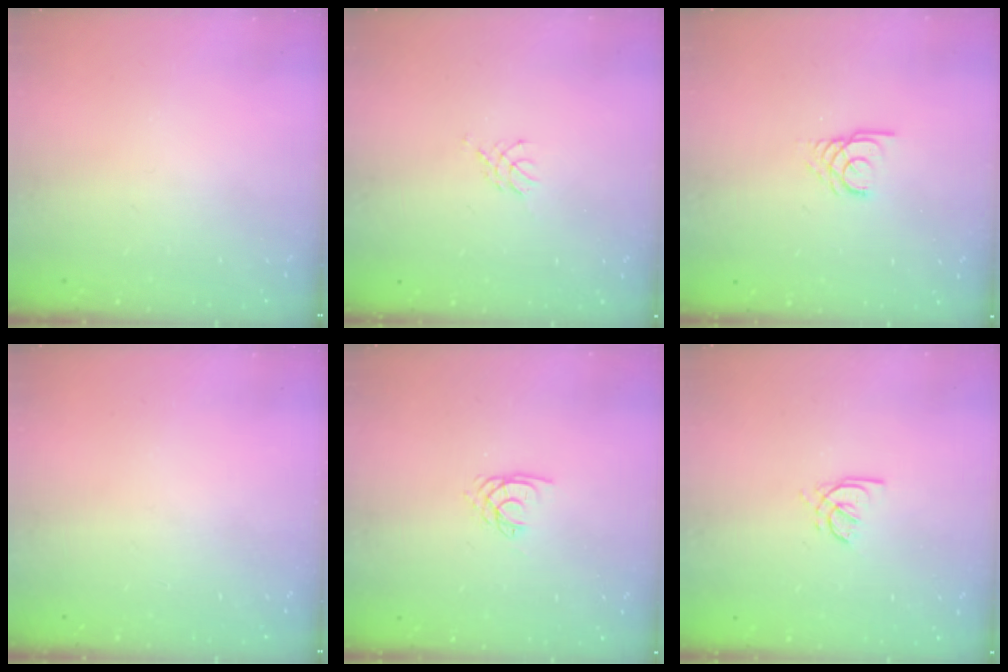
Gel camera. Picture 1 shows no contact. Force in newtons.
{"total": 3.8, "press": 3.8, "slide": 0.6}
{"total": 3.0, "press": 3.0, "slide": 0.3}
{"total": 0.0}
{"total": 2.1, "press": 2.1, "slide": 0.3}
{"total": 2.4, "press": 2.4, "slide": 0.6}